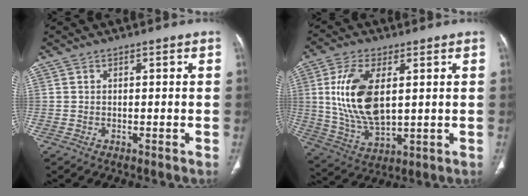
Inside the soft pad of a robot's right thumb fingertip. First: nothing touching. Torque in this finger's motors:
{"motor_torque": [-0.60, 1.31, 1.28, 0.20, 0.19]}